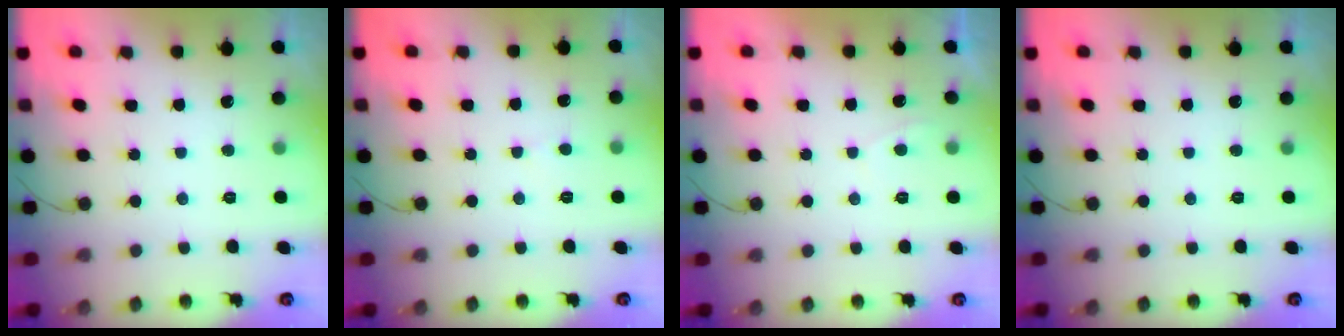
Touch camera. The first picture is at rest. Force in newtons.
{"total": 2.9, "press": 2.9, "slide": 0.4}
{"total": 0.0}
{"total": 0.0}